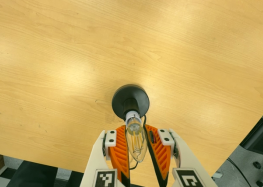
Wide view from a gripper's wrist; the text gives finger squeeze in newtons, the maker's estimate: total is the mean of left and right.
{"total": 10.0, "left": 9.4, "right": 10.5}